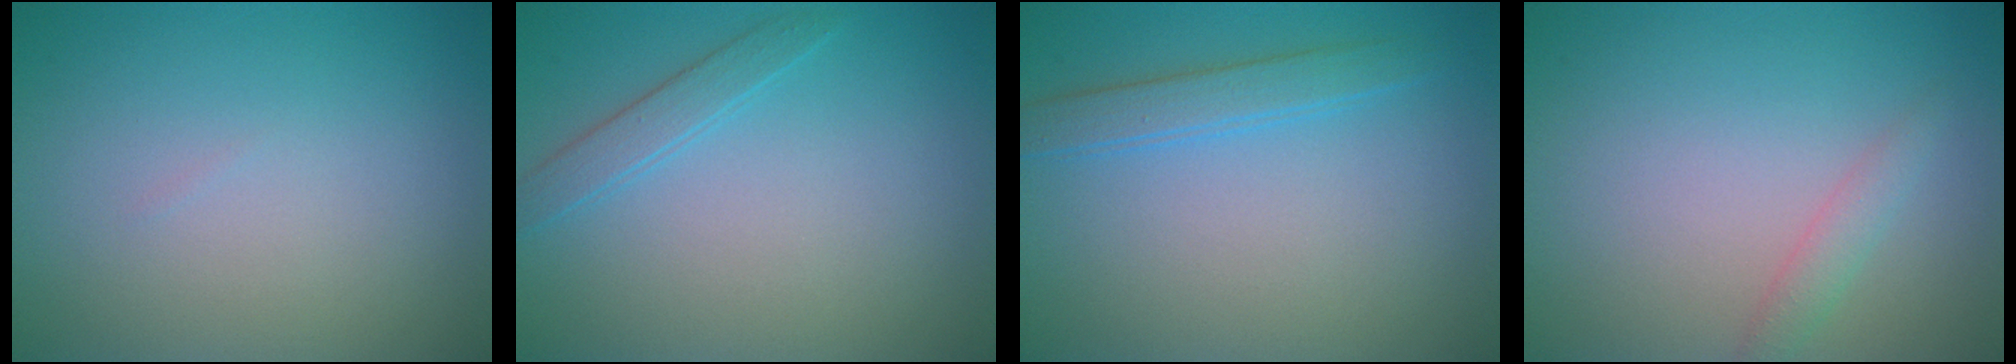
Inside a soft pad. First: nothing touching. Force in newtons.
{"total": 1.6, "press": 1.6, "slide": 0.1}
{"total": 2.3, "press": 2.3, "slide": 0.1}
{"total": 1.5, "press": 1.5, "slide": 0.0}